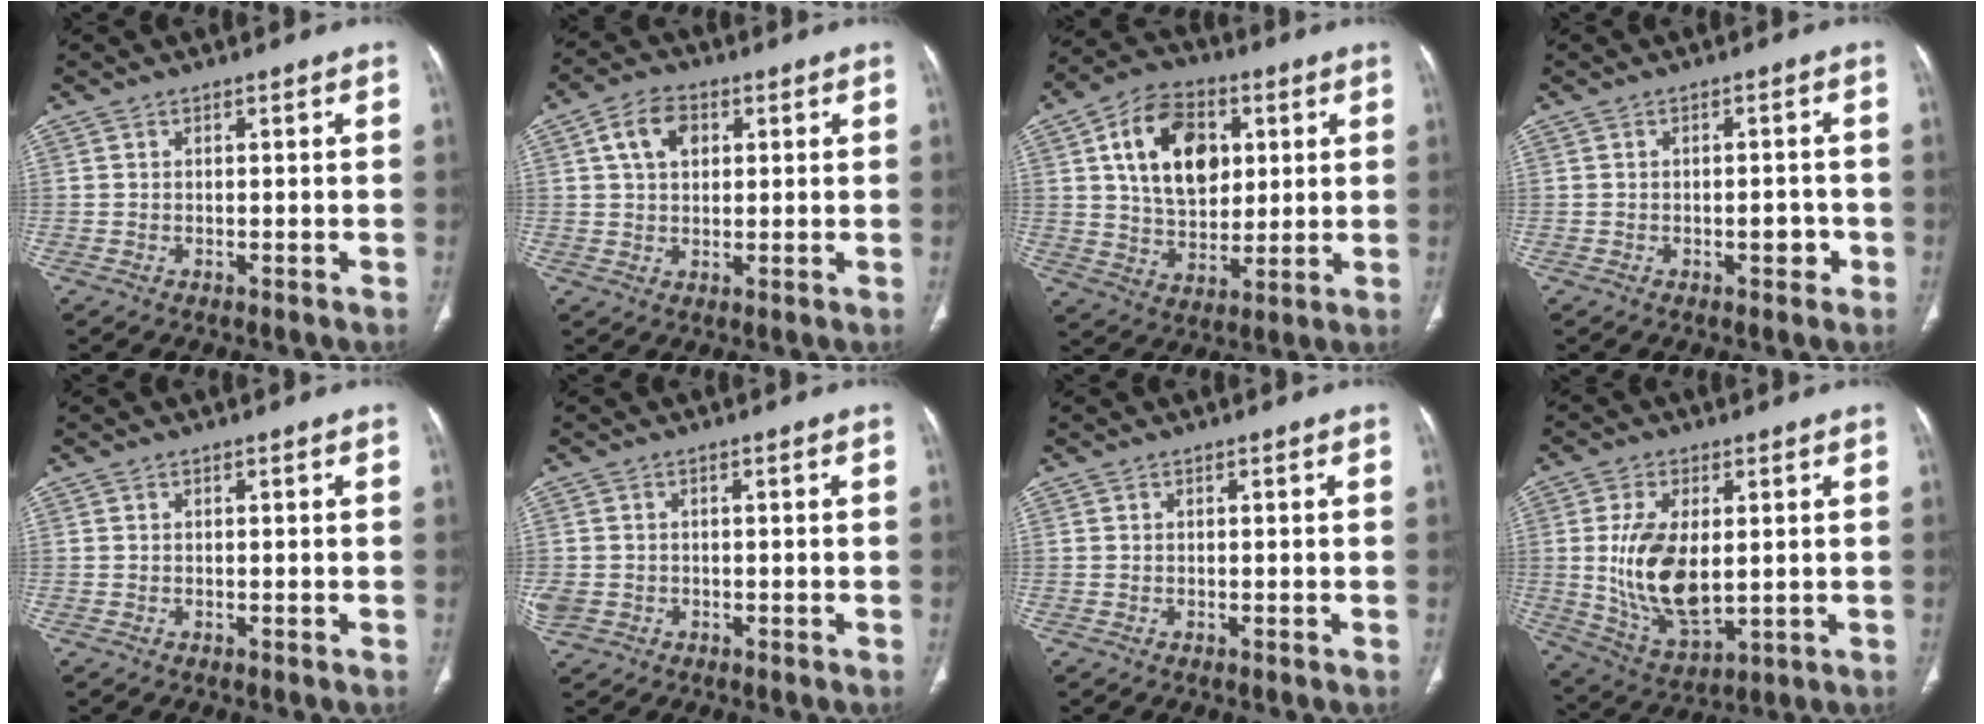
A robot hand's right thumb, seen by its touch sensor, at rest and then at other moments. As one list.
[{"total": 7.1, "force": [2.3, 4.9, 4.6], "torque": [-0.067, 0.005, 0.036]}, {"total": 16.6, "force": [4.7, 11.1, 11.4], "torque": [-0.156, -0.005, 0.082]}, {"total": 3.0, "force": [-1.1, 1.7, 2.3], "torque": [-0.018, 0.011, -0.012]}, {"total": 0.0}, {"total": 3.5, "force": [-0.8, 3.0, 1.6], "torque": [-0.043, 0.007, -0.007]}, {"total": 0.0}, {"total": 14.2, "force": [0.8, 7.5, 12.0], "torque": [-0.223, -0.020, 0.030]}]